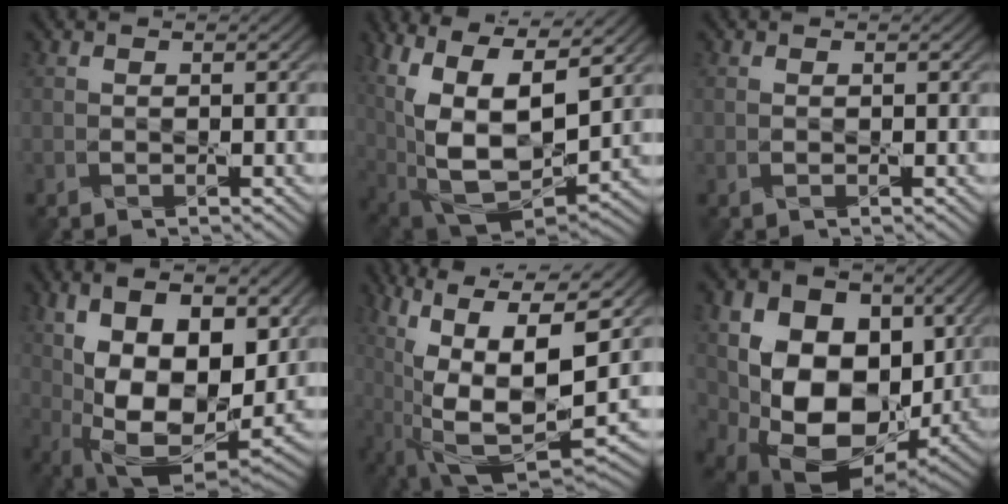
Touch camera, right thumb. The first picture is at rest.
{"total": 18.8, "force": [6.0, 10.1, 14.7], "torque": [-0.322, 0.033, 0.128]}
{"total": 0.6, "force": [-0.1, 0.4, 0.5], "torque": [-0.013, -0.002, -0.001]}
{"total": 17.4, "force": [4.0, 9.1, 14.2], "torque": [-0.244, 0.006, 0.064]}
{"total": 16.9, "force": [1.8, 7.6, 14.9], "torque": [-0.270, -0.015, 0.042]}
{"total": 18.0, "force": [1.7, 13.5, 11.7], "torque": [-0.231, -0.028, 0.045]}